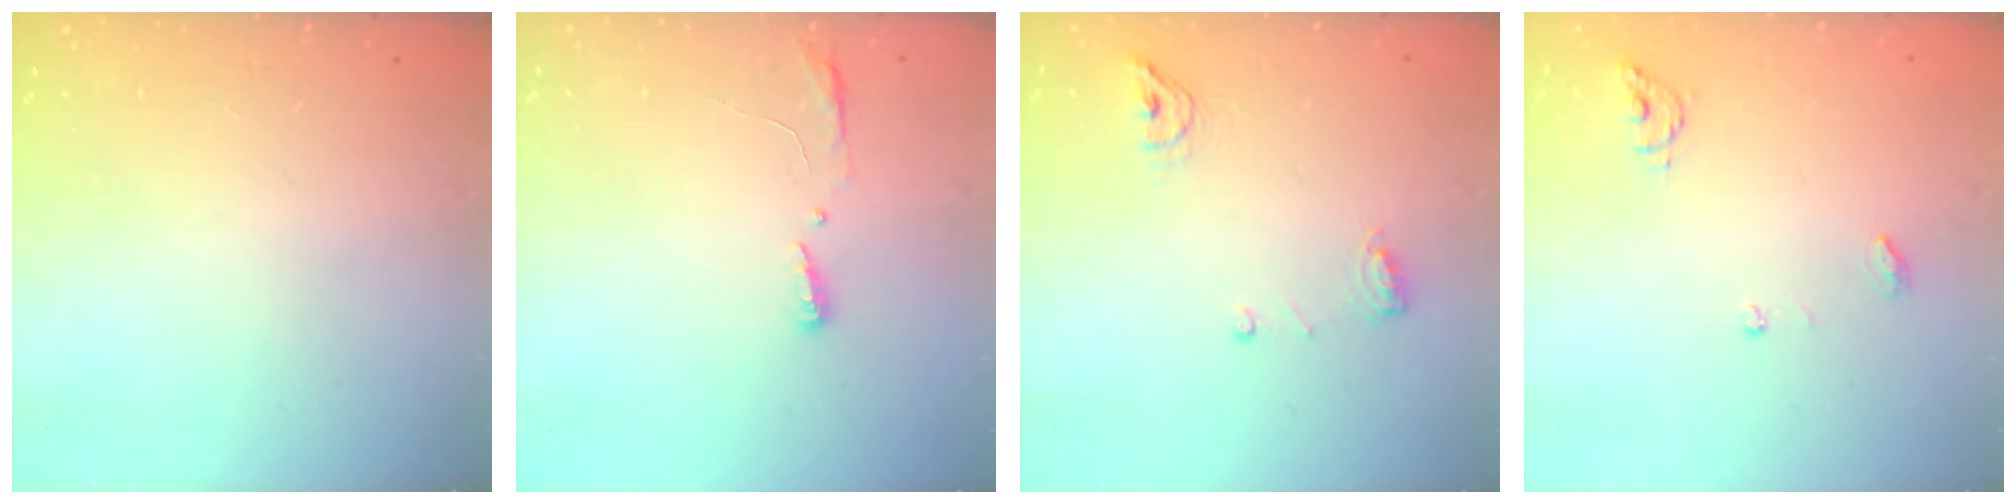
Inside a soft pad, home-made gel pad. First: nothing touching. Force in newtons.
{"total": 4.1, "press": 3.9, "slide": 1.2}
{"total": 8.1, "press": 7.2, "slide": 3.7}
{"total": 5.2, "press": 5.2, "slide": 0.0}